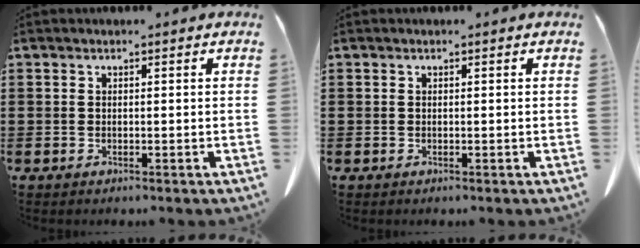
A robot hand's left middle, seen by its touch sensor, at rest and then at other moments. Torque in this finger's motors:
{"motor_torque": [-0.81, 0.93, -0.02, 0.00]}